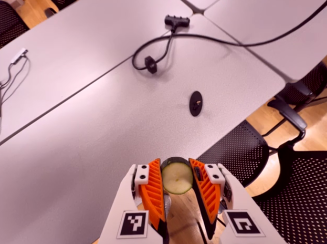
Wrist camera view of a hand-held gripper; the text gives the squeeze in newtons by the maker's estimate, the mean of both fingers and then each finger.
{"total": 8.1, "left": 8.1, "right": 8.2}